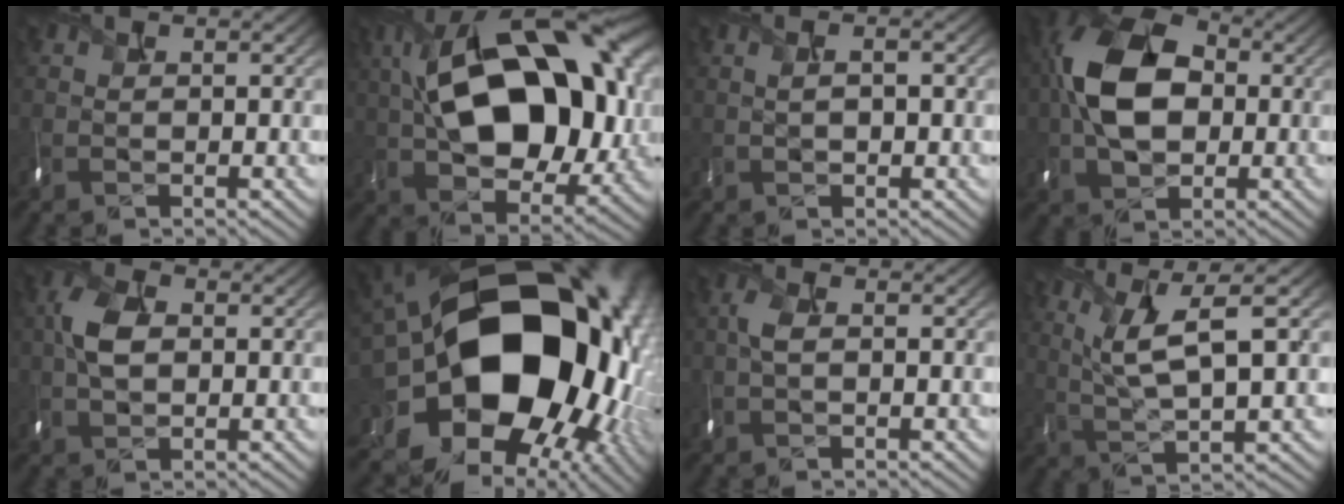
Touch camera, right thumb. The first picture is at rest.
{"total": 19.4, "force": [3.3, 11.2, 15.5], "torque": [-0.259, 0.021, 0.041]}
{"total": 1.7, "force": [0.2, 0.8, 1.5], "torque": [-0.020, -0.002, 0.003]}
{"total": 11.1, "force": [0.0, 7.6, 8.1], "torque": [-0.173, 0.012, -0.017]}
{"total": 3.7, "force": [0.2, 2.6, 2.7], "torque": [-0.064, 0.003, -0.002]}
{"total": 21.5, "force": [-1.8, 15.6, 14.6], "torque": [-0.270, -0.048, -0.020]}
{"total": 1.0, "force": [-0.2, 0.4, 0.9], "torque": [-0.027, 0.003, -0.008]}
{"total": 7.8, "force": [3.5, 1.4, 6.9], "torque": [-0.139, 0.010, 0.069]}